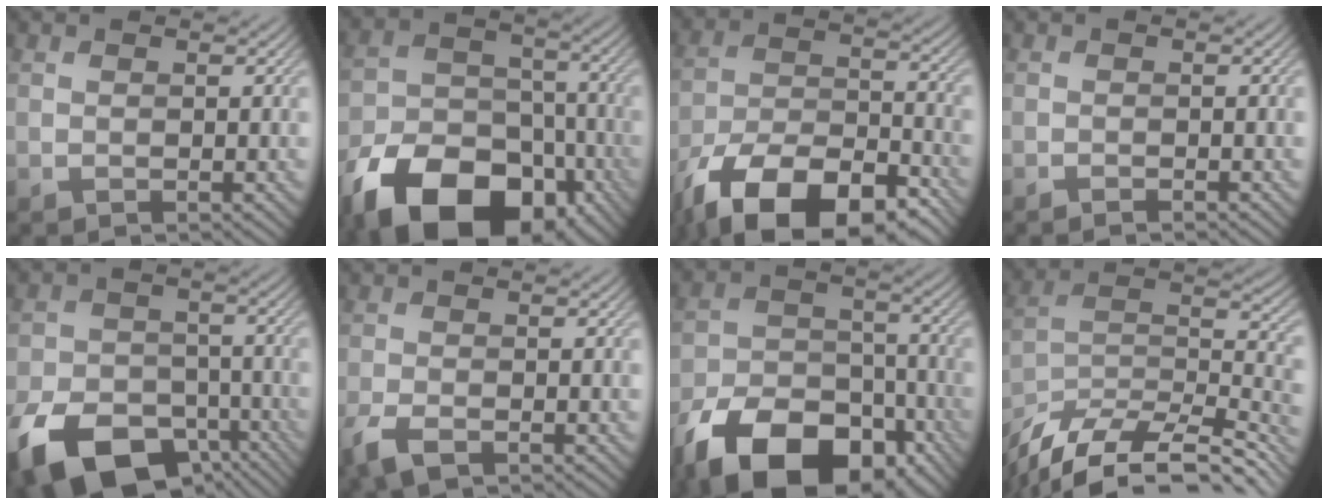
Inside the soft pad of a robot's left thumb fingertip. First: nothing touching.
{"total": 16.9, "force": [-9.9, 10.3, 9.1], "torque": [-0.181, -0.043, -0.173]}
{"total": 16.1, "force": [-11.1, 6.9, 9.4], "torque": [-0.192, -0.025, -0.189]}
{"total": 0.7, "force": [-0.6, 0.0, 0.4], "torque": [-0.005, 0.000, -0.012]}
{"total": 14.4, "force": [-8.3, 8.7, 7.8], "torque": [-0.170, -0.039, -0.140]}
{"total": 3.4, "force": [-2.1, 1.3, 2.3], "torque": [-0.053, -0.009, -0.042]}
{"total": 15.9, "force": [-10.1, 8.8, 8.6], "torque": [-0.175, -0.032, -0.178]}
{"total": 14.3, "force": [-11.3, 4.6, 7.4], "torque": [-0.170, -0.001, -0.183]}